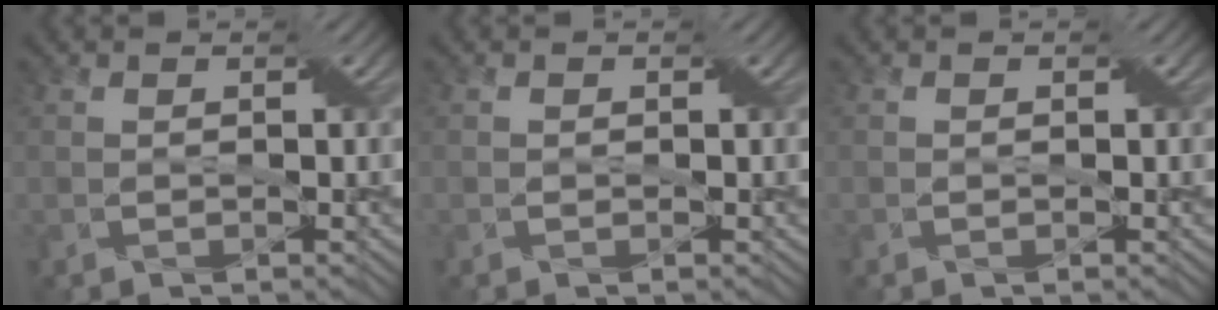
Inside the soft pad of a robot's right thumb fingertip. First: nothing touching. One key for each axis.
{"total": 0.0}
{"total": 0.0}